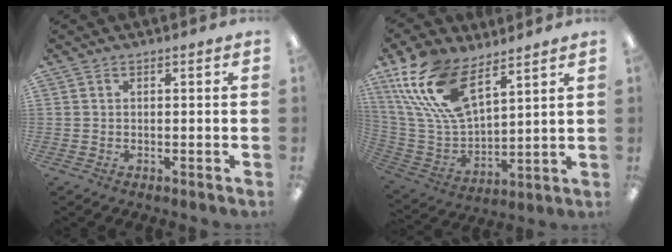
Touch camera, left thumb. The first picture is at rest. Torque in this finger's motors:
{"motor_torque": [0.64, 0.61, 1.41, -1.37, 0.59]}